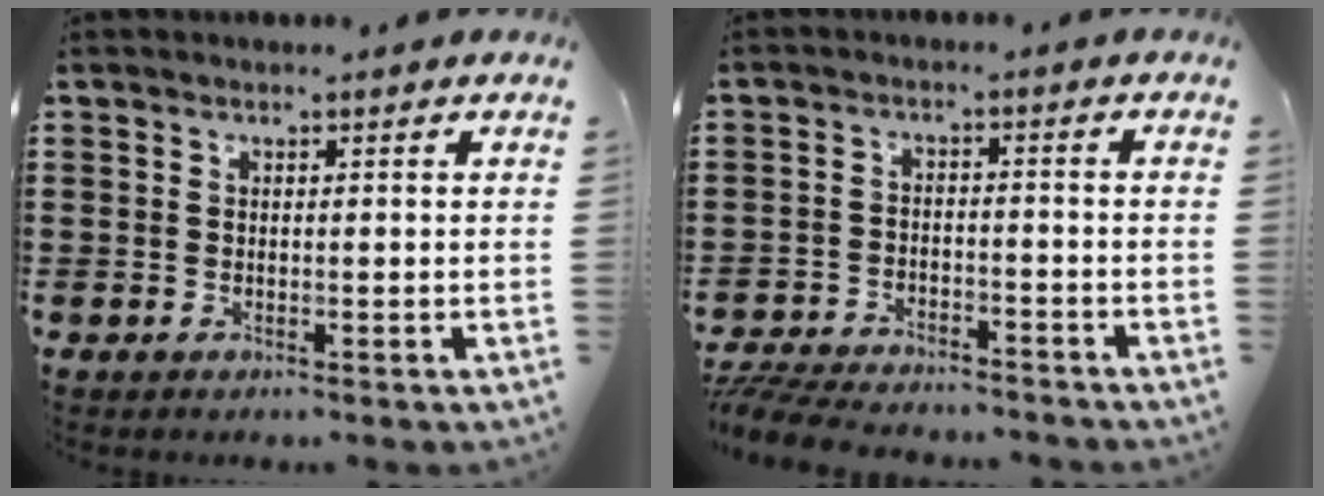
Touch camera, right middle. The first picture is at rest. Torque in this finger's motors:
{"motor_torque": [1.29, -0.40, 0.23, 0.17]}